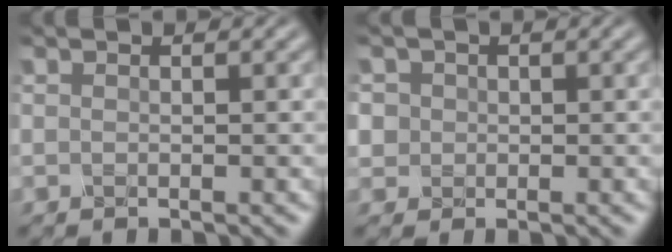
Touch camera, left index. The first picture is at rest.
{"total": 2.3, "force": [0.5, 2.1, 0.6], "torque": [-0.013, 0.007, 0.011]}